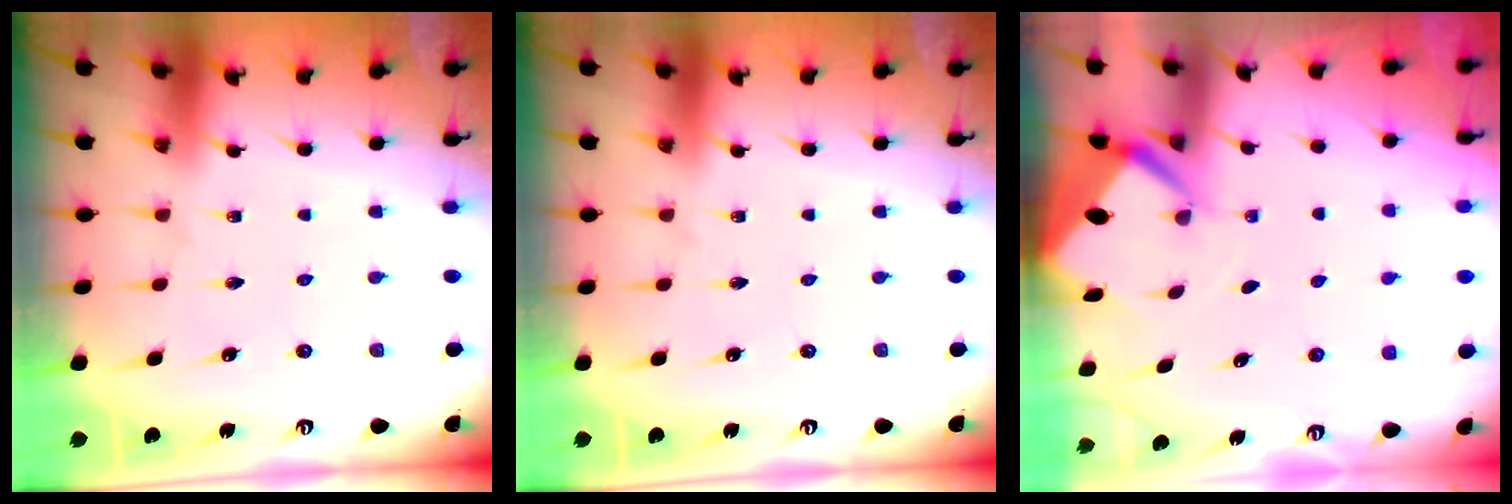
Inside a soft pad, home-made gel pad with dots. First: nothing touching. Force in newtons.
{"total": 0.0}
{"total": 3.0, "press": 3.0, "slide": 0.2}